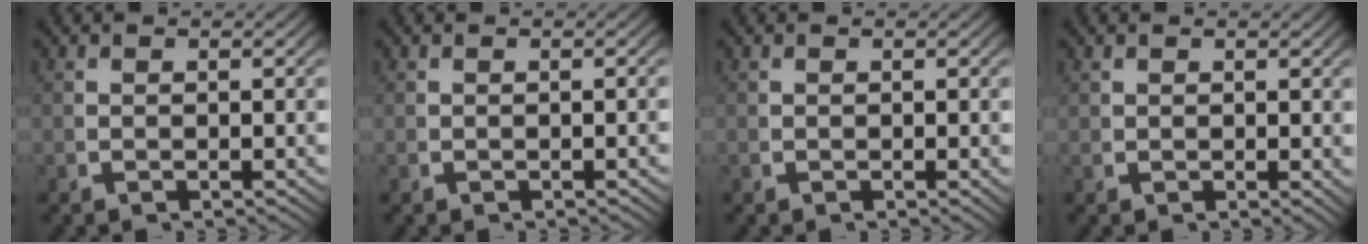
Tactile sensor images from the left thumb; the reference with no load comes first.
{"total": 0.0}
{"total": 0.0}
{"total": 0.7, "force": [0.5, 0.1, 0.3], "torque": [-0.004, -0.004, 0.016]}